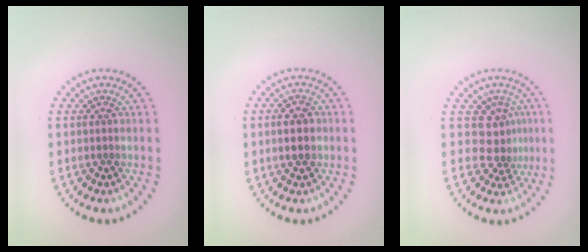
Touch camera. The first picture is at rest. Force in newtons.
{"total": 2.5, "press": 2.5, "slide": 0.1}
{"total": 2.8, "press": 1.9, "slide": 2.1}